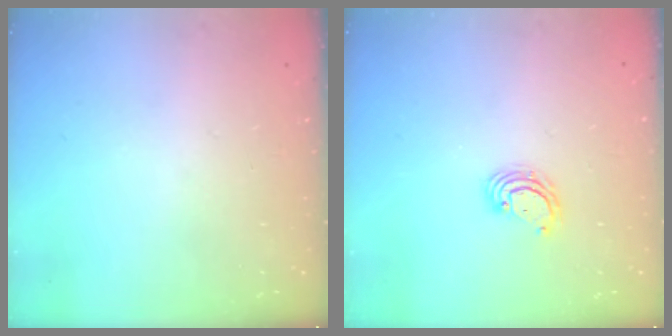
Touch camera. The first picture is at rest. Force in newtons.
{"total": 3.8, "press": 3.8, "slide": 0.1}